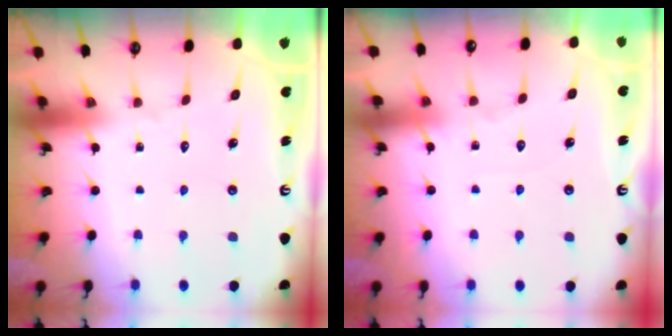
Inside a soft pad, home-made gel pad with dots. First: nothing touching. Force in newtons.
{"total": 4.4, "press": 4.4, "slide": 0.7}